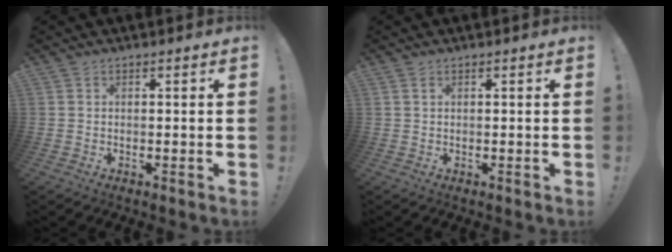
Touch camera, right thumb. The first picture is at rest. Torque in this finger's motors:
{"motor_torque": [0.06, 0.00, 0.03, -0.19, 0.02]}